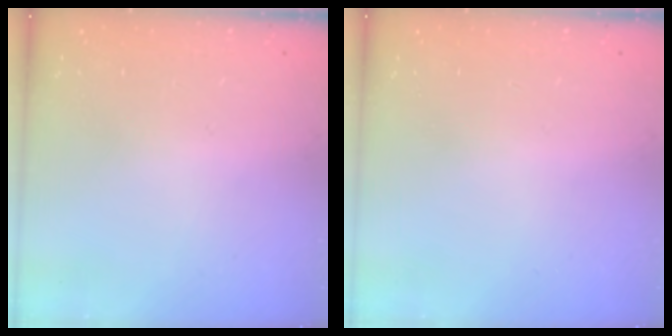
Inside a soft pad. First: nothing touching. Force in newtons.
{"total": 0.0}